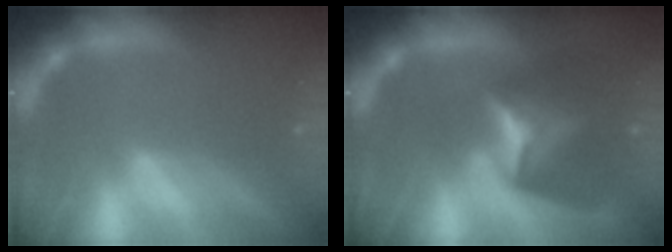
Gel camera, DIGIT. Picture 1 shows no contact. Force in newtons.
{"total": 6.9}